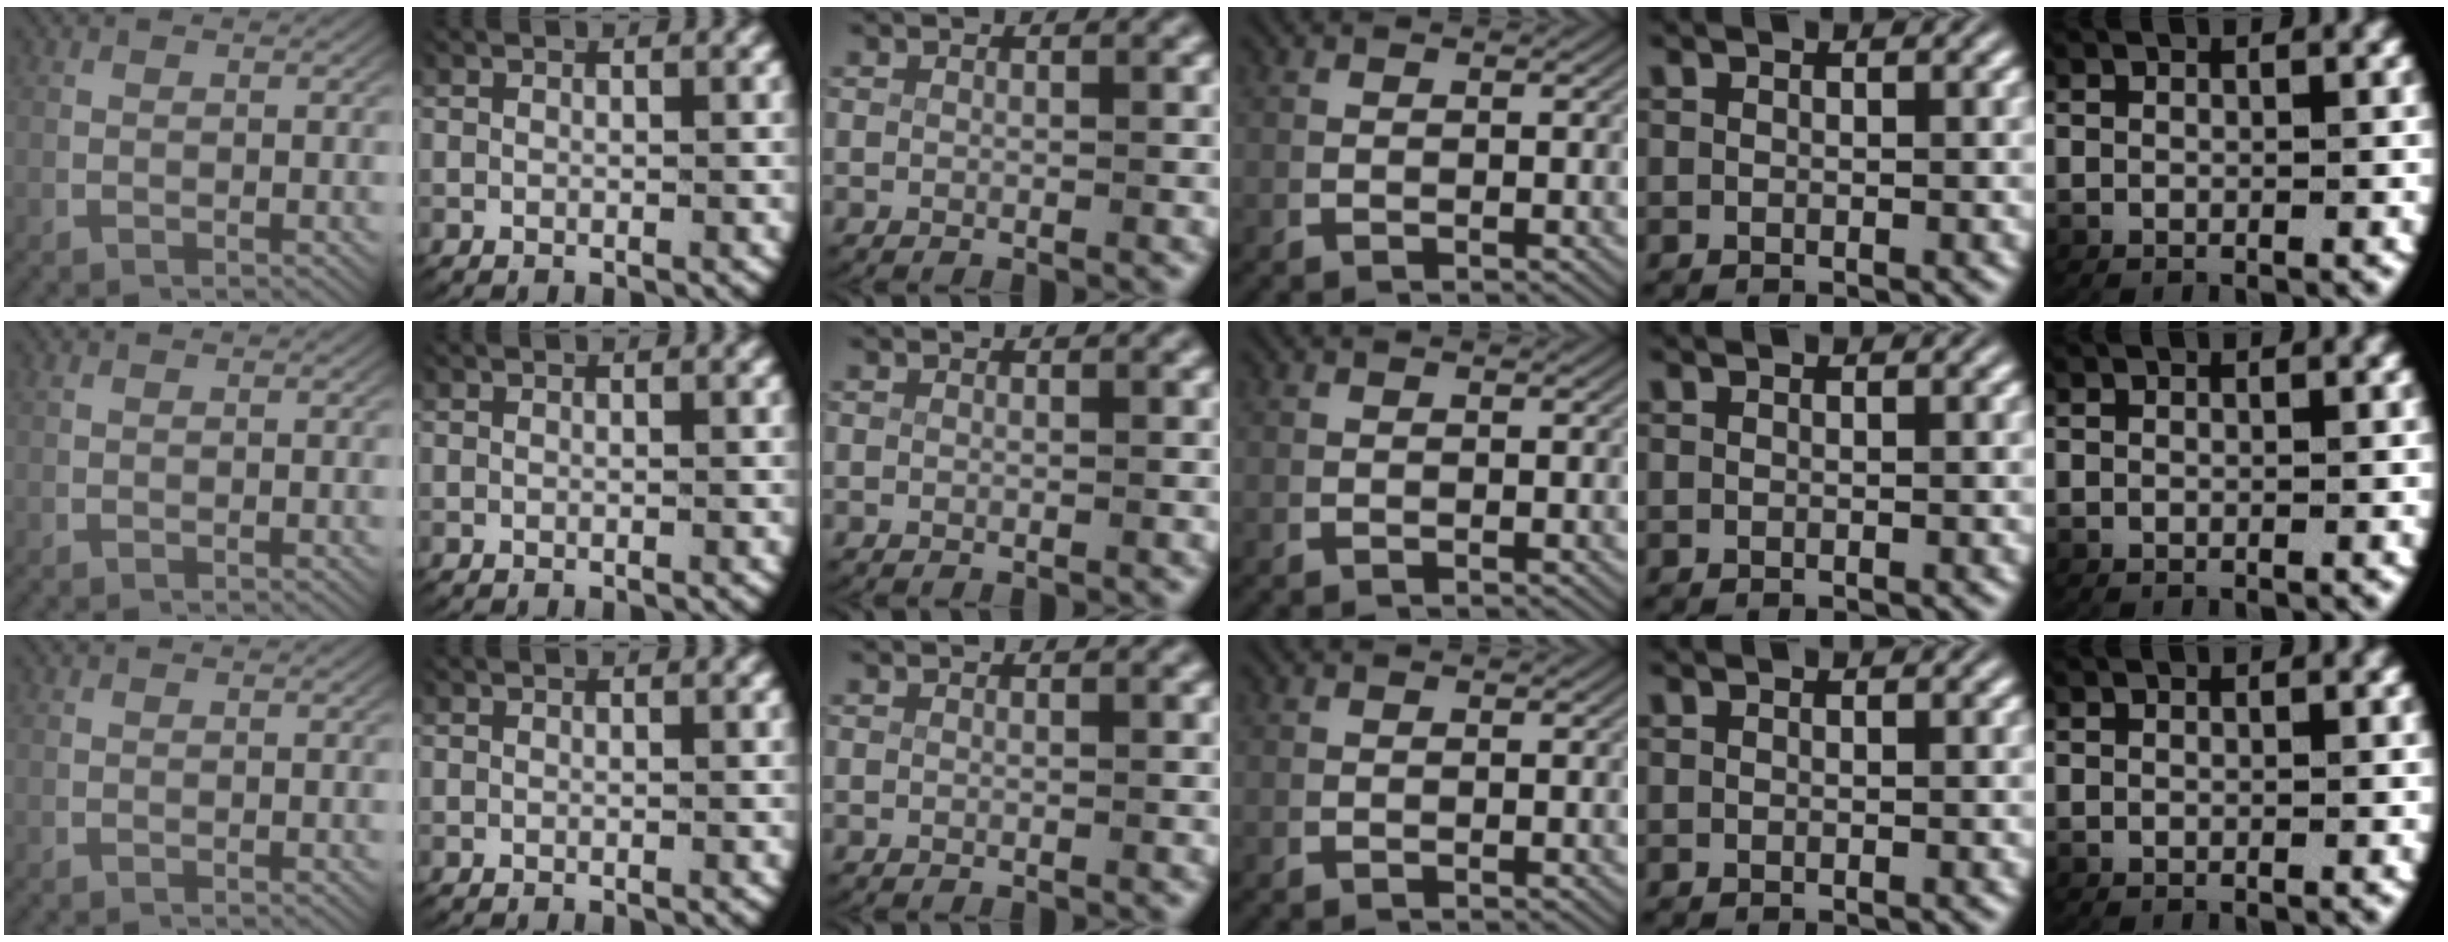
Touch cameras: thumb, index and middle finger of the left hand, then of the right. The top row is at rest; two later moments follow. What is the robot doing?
{"motion": "lift_and_place", "object": "paper"}